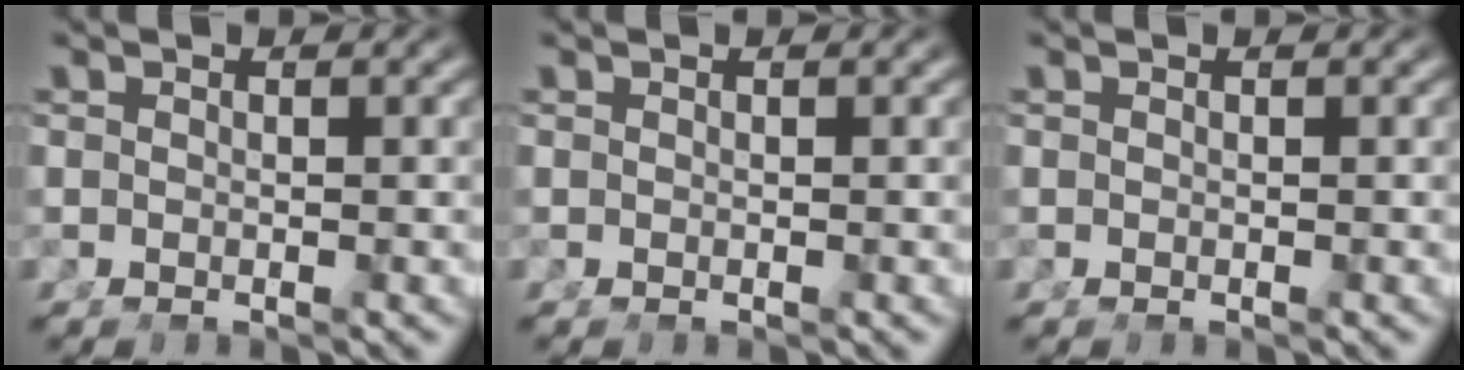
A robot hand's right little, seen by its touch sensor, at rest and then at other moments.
{"total": 0.0}
{"total": 0.0}